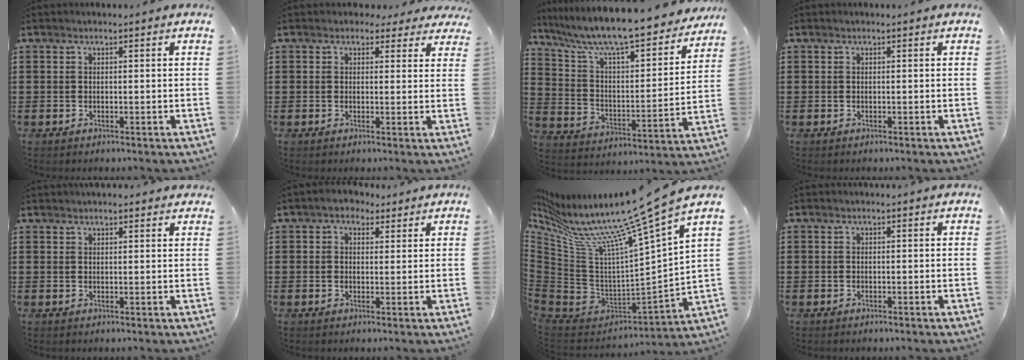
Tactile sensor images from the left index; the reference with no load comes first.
{"total": 2.1, "force": [1.6, 1.1, 0.7], "torque": [-0.012, 0.005, 0.027]}
{"total": 8.6, "force": [7.6, 0.4, 3.9], "torque": [-0.110, -0.063, 0.125]}
{"total": 0.0}
{"total": 1.9, "force": [1.8, 0.4, 0.5], "torque": [-0.013, 0.003, 0.035]}
{"total": 2.2, "force": [1.4, 1.5, 0.7], "torque": [-0.020, 0.010, 0.025]}
{"total": 13.2, "force": [10.0, 0.9, 8.7], "torque": [-0.174, -0.080, 0.146]}
{"total": 0.0}